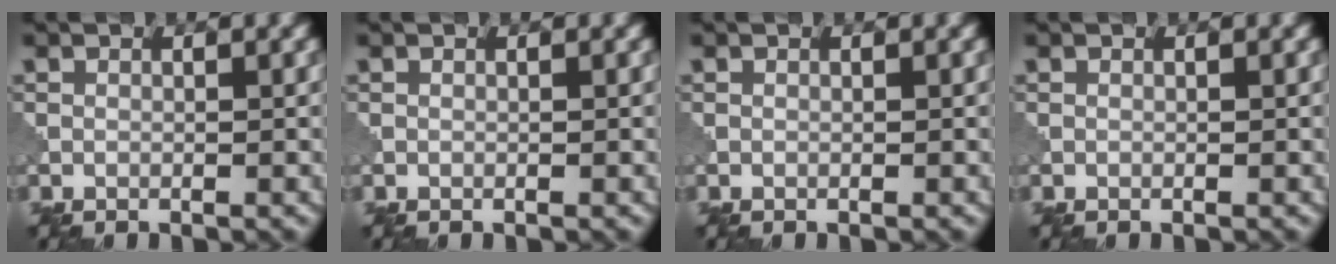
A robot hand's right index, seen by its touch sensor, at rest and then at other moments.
{"total": 0.0}
{"total": 0.0}
{"total": 0.0}